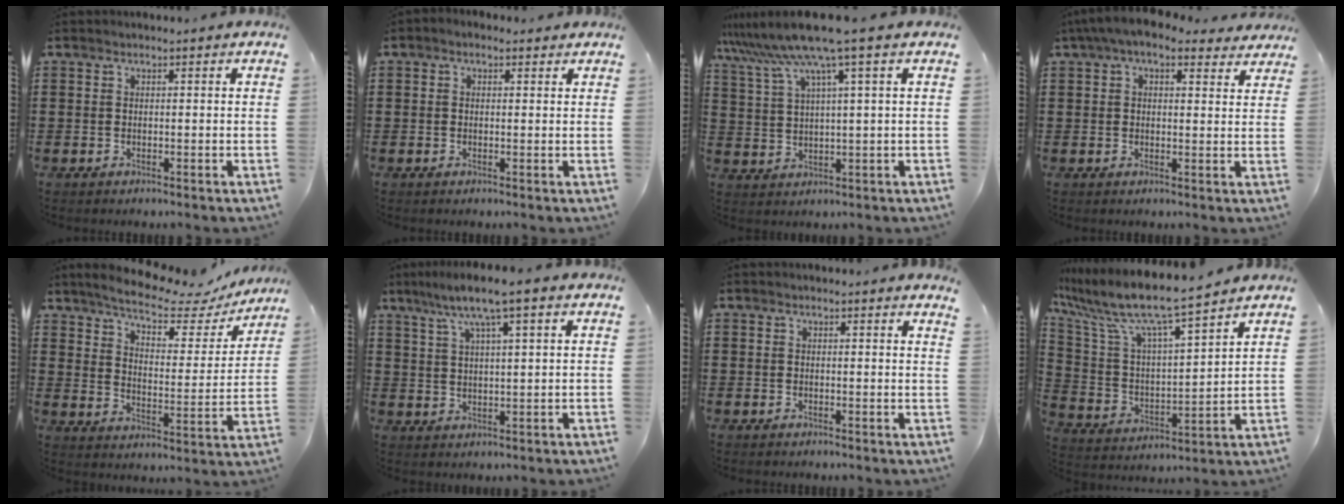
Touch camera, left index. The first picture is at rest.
{"total": 0.9, "force": [0.2, 0.6, 0.6], "torque": [-0.013, 0.005, 0.002]}
{"total": 8.7, "force": [5.7, -0.5, 6.6], "torque": [-0.160, -0.030, 0.092]}
{"total": 5.9, "force": [4.5, 1.7, 3.4], "torque": [-0.078, -0.007, 0.081]}
{"total": 7.4, "force": [6.4, 1.6, 3.4], "torque": [-0.079, -0.040, 0.105]}
{"total": 6.8, "force": [4.1, 0.2, 5.4], "torque": [-0.115, -0.005, 0.066]}
{"total": 0.9, "force": [0.6, -0.2, 0.5], "torque": [-0.011, -0.004, 0.013]}
{"total": 8.7, "force": [7.4, 0.3, 4.6], "torque": [-0.123, -0.056, 0.119]}